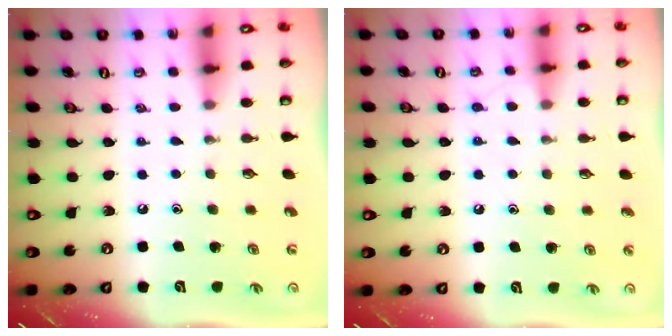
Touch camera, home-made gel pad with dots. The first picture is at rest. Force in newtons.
{"total": 6.1, "press": 6.1, "slide": 0.7}